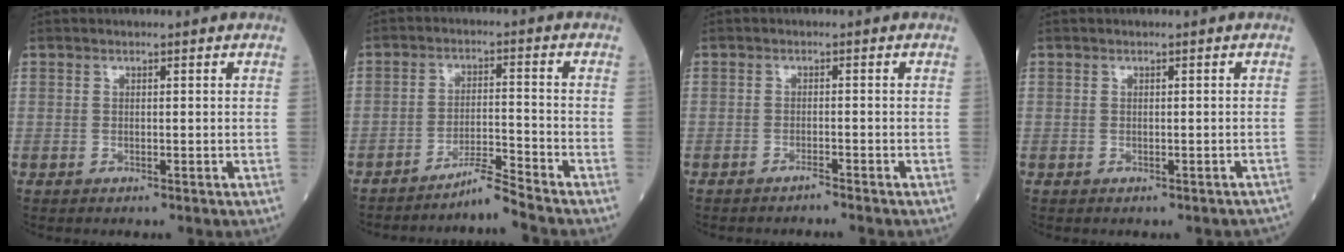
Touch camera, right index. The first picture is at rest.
{"total": 5.0, "force": [-4.5, -1.9, 1.0], "torque": [-0.018, -0.014, -0.083]}
{"total": 1.2, "force": [-1.1, -0.3, 0.2], "torque": [-0.004, 0.000, -0.018]}
{"total": 1.7, "force": [-1.3, 1.0, 0.3], "torque": [0.006, 0.007, -0.018]}